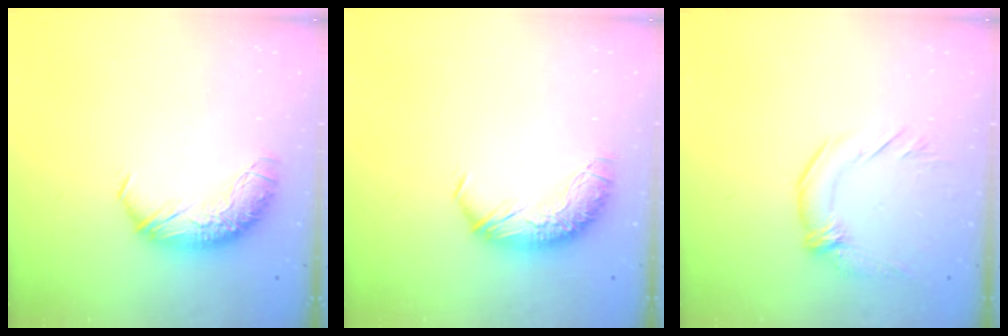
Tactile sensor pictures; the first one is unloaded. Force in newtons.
{"total": 0.0}
{"total": 1.9, "press": 0.8, "slide": 1.7}